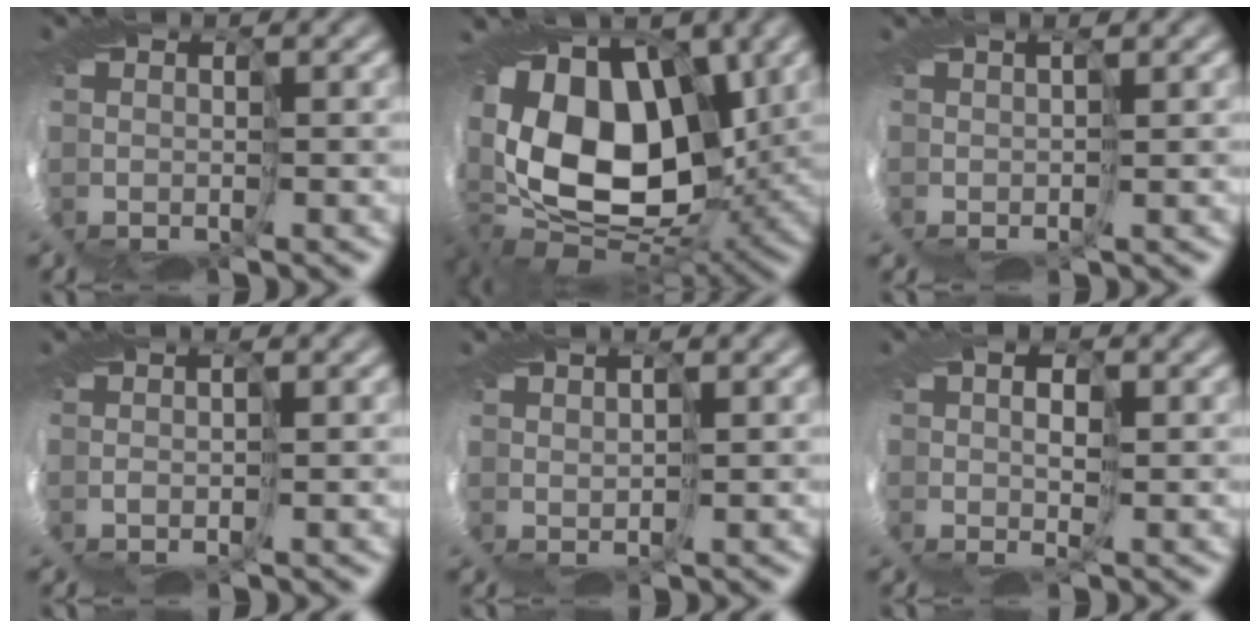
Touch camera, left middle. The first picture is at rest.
{"total": 11.9, "force": [-0.1, 7.6, 9.1], "torque": [-0.154, -0.021, -0.019]}
{"total": 2.2, "force": [0.7, -2.0, -0.8], "torque": [0.029, 0.013, 0.000]}
{"total": 1.8, "force": [0.2, -1.6, -0.8], "torque": [0.029, 0.011, -0.017]}
{"total": 2.3, "force": [1.1, -1.8, -0.9], "torque": [0.015, 0.019, 0.006]}
{"total": 1.6, "force": [0.3, -1.6, 0.0], "torque": [0.013, 0.005, -0.012]}